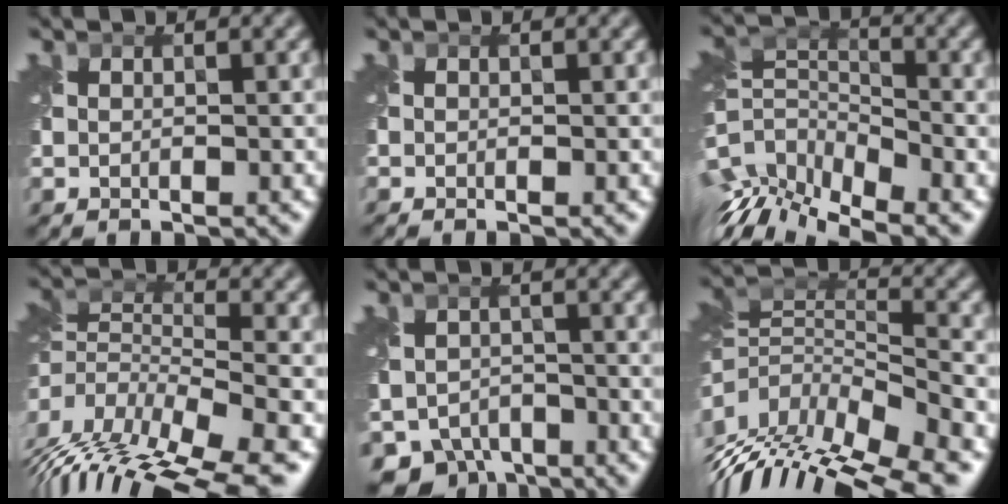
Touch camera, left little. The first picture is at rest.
{"total": 0.0}
{"total": 9.5, "force": [-6.0, 4.6, 5.7], "torque": [-0.122, -0.005, -0.116]}
{"total": 11.9, "force": [-7.6, 4.6, 8.0], "torque": [-0.132, 0.008, -0.092]}
{"total": 7.2, "force": [-5.4, 4.3, 2.2], "torque": [-0.028, -0.024, -0.084]}
{"total": 11.3, "force": [-7.2, 4.4, 7.5], "torque": [-0.141, 0.027, -0.116]}